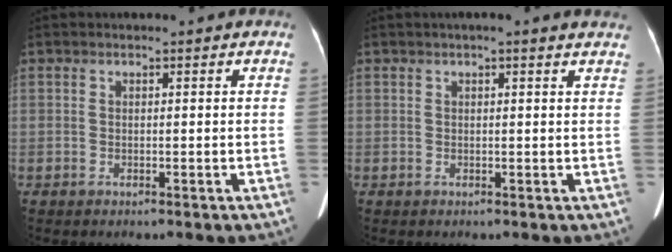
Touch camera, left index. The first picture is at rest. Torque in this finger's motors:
{"motor_torque": [-0.18, -0.11, -0.20, -0.11]}